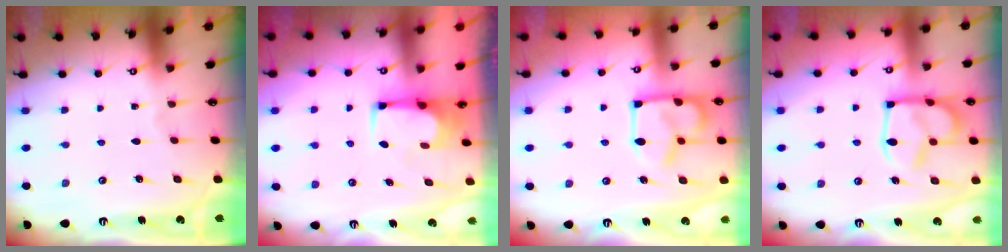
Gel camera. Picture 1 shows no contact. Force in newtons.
{"total": 1.6, "press": 1.6, "slide": 0.3}
{"total": 12.1, "press": 12.1, "slide": 1.1}
{"total": 15.6, "press": 15.5, "slide": 1.3}